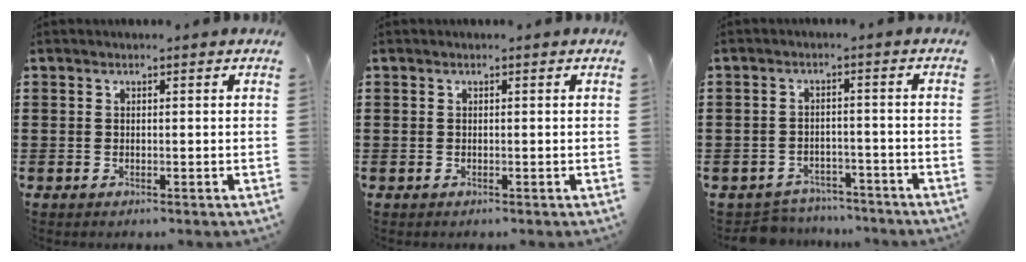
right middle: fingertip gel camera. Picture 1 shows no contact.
{"total": 0.0}
{"total": 3.8, "force": [-3.7, 0.8, -0.2], "torque": [-0.005, 0.003, -0.080]}